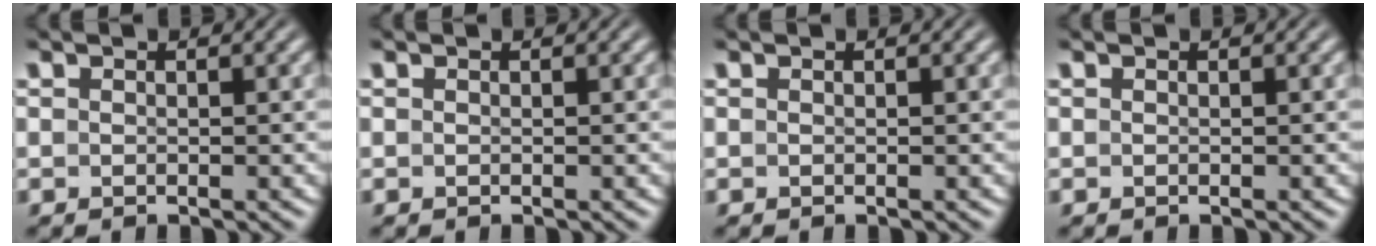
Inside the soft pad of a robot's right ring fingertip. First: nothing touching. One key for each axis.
{"total": 0.0}
{"total": 0.0}
{"total": 0.0}